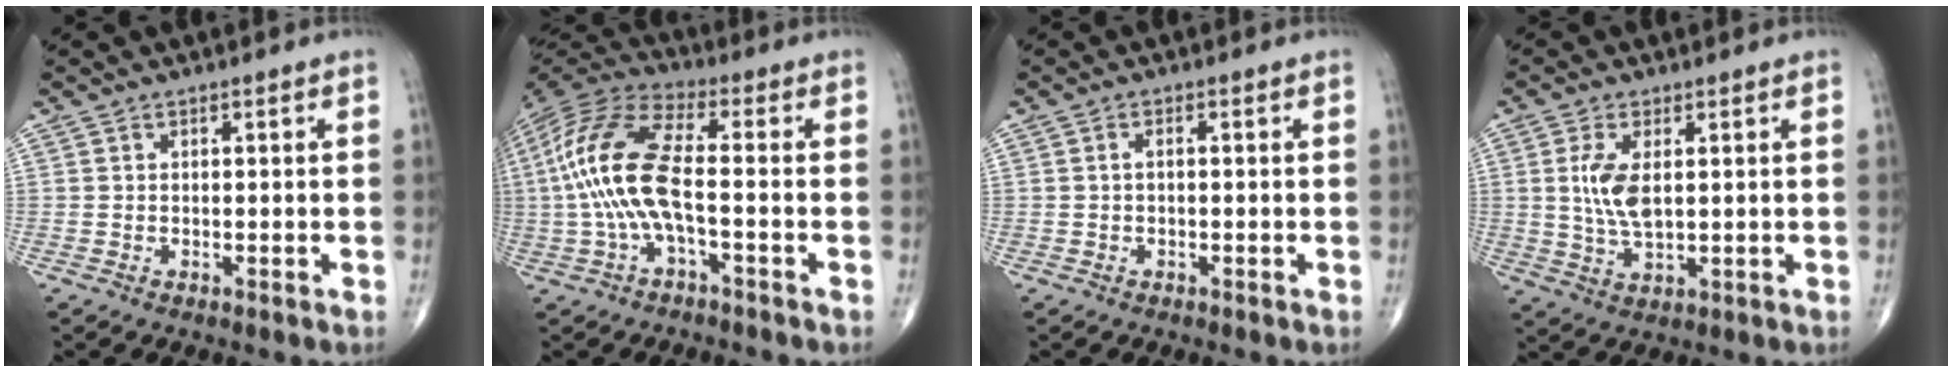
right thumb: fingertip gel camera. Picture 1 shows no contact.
{"total": 15.4, "force": [-1.4, 5.4, 14.3], "torque": [-0.321, 0.036, -0.031]}
{"total": 1.1, "force": [0.0, 0.5, 1.0], "torque": [-0.018, 0.006, 0.000]}
{"total": 6.8, "force": [1.1, 3.0, 6.0], "torque": [-0.125, -0.010, 0.026]}